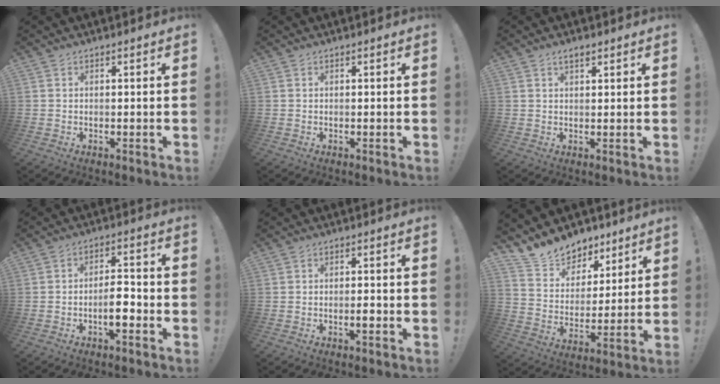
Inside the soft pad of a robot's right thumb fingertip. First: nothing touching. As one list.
[{"total": 0.0}, {"total": 2.3, "force": [1.6, 0.8, 1.4], "torque": [-0.023, -0.005, 0.028]}, {"total": 7.2, "force": [-2.7, 2.5, 6.2], "torque": [-0.095, 0.011, -0.046]}, {"total": 3.1, "force": [-1.4, 0.8, 2.7], "torque": [-0.033, 0.003, -0.025]}, {"total": 12.3, "force": [10.4, 6.4, 1.5], "torque": [-0.036, -0.087, 0.196]}]